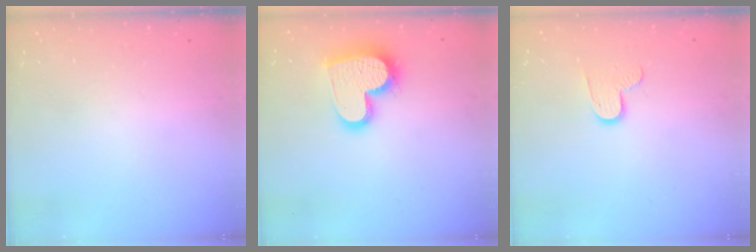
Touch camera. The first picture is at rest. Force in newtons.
{"total": 16.4, "press": 16.3, "slide": 1.2}
{"total": 7.6, "press": 7.6, "slide": 0.5}